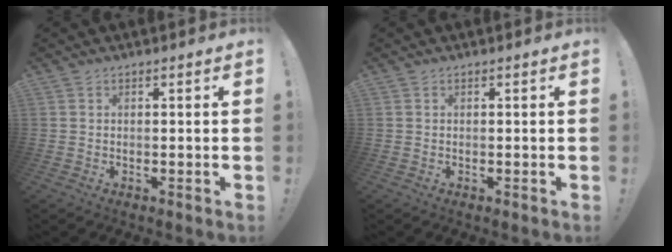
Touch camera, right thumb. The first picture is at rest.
{"total": 0.0}